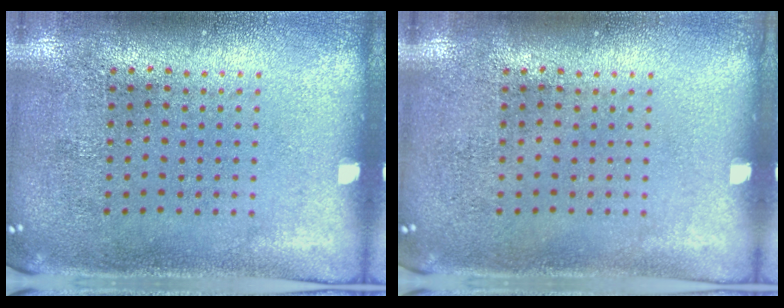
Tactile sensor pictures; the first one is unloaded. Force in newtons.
{"total": 0.0}